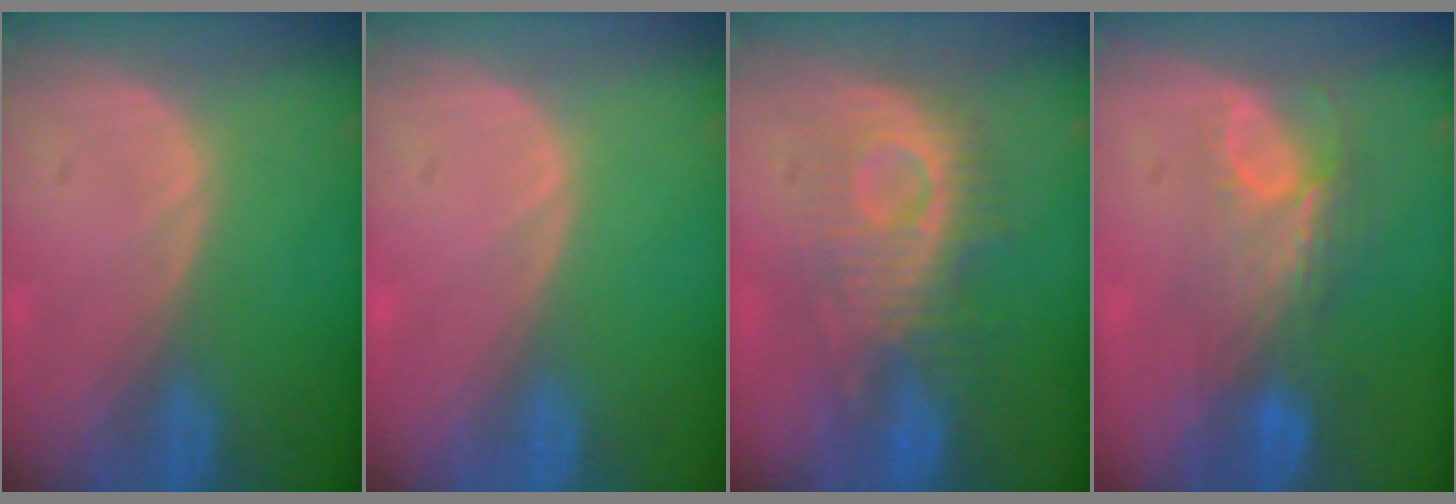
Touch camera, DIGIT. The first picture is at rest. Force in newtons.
{"total": 0.0}
{"total": 8.9, "press": 8.9, "slide": 0.6}
{"total": 7.5, "press": 6.5, "slide": 3.7}